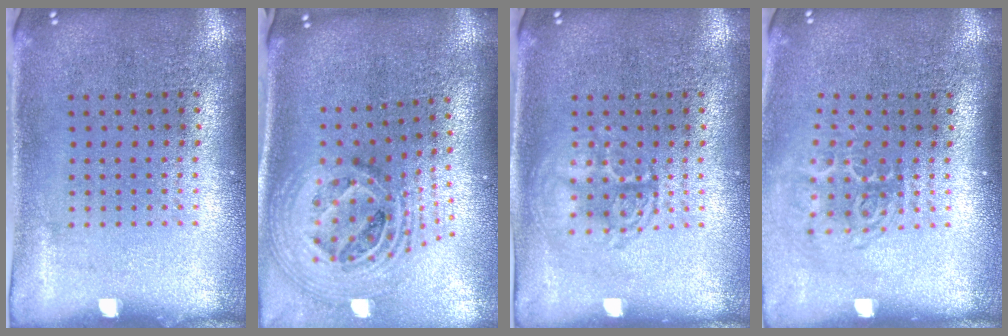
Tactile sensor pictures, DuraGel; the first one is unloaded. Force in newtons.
{"total": 2.7, "press": 1.9, "slide": 1.9}
{"total": 2.4, "press": 2.3, "slide": 0.3}
{"total": 1.7, "press": 1.1, "slide": 1.3}